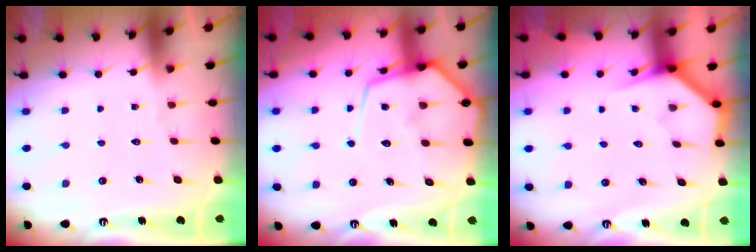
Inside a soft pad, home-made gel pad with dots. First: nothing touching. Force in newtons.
{"total": 12.0, "press": 11.9, "slide": 1.3}
{"total": 3.9, "press": 3.9, "slide": 0.2}